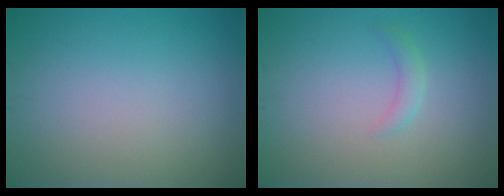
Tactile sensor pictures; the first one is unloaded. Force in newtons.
{"total": 1.1, "press": 1.1, "slide": 0.1}